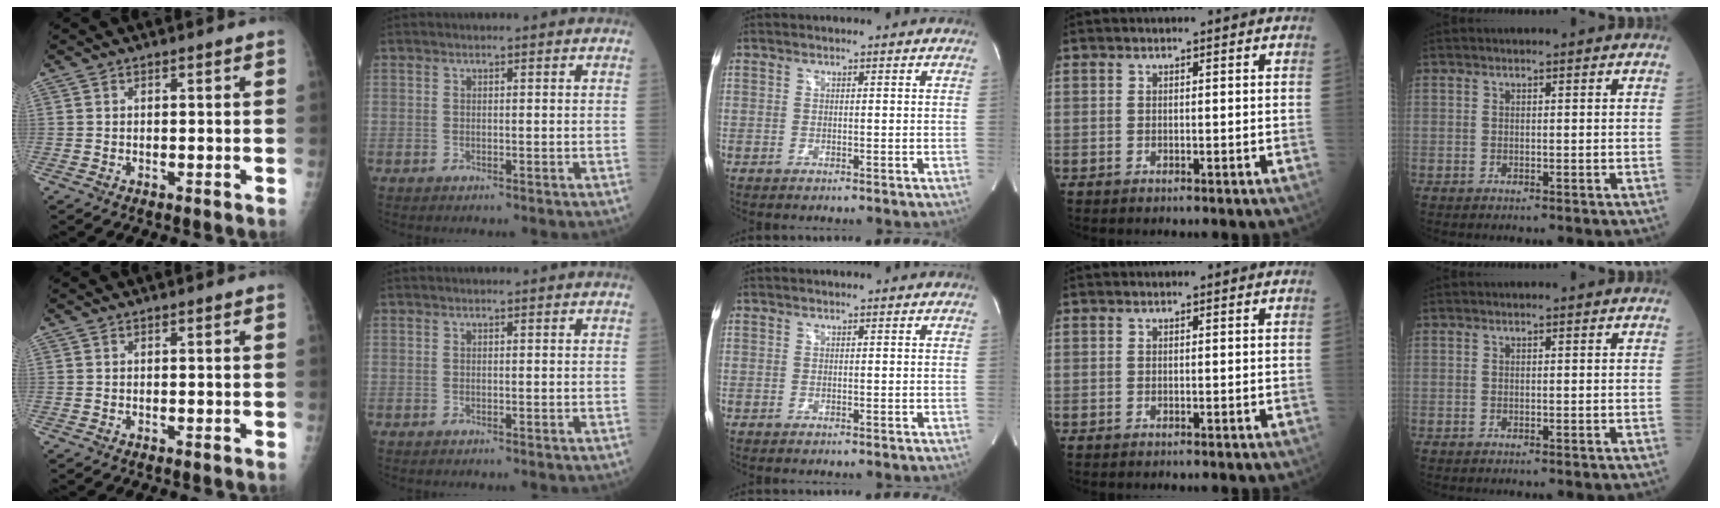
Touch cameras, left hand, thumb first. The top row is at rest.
{}